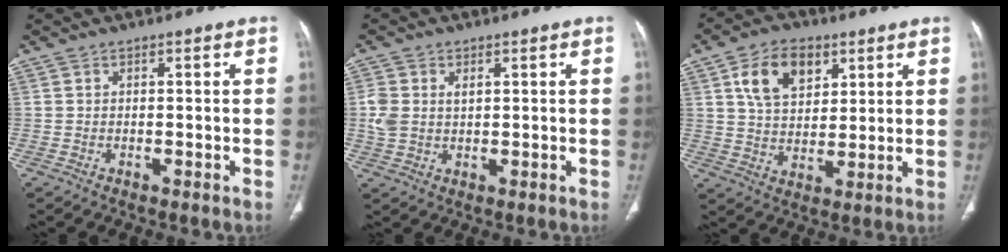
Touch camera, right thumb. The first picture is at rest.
{"total": 5.0, "force": [1.0, 3.4, 3.6], "torque": [-0.085, 0.006, 0.025]}
{"total": 11.1, "force": [4.9, 7.1, 7.0], "torque": [-0.095, -0.014, 0.089]}